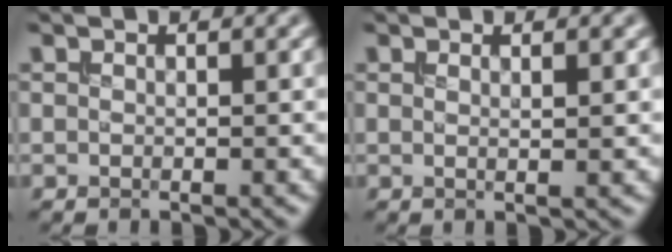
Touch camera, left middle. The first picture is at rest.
{"total": 1.7, "force": [0.6, 0.5, 1.5], "torque": [-0.017, 0.004, 0.000]}